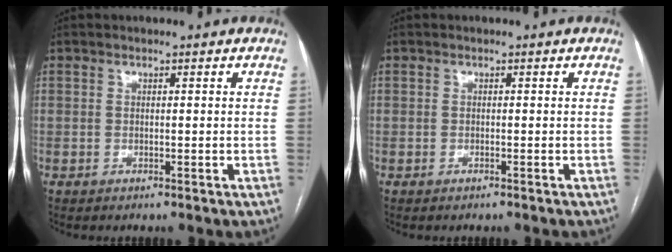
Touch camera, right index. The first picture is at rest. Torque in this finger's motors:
{"motor_torque": [0.04, 0.00, 0.01, 0.00]}